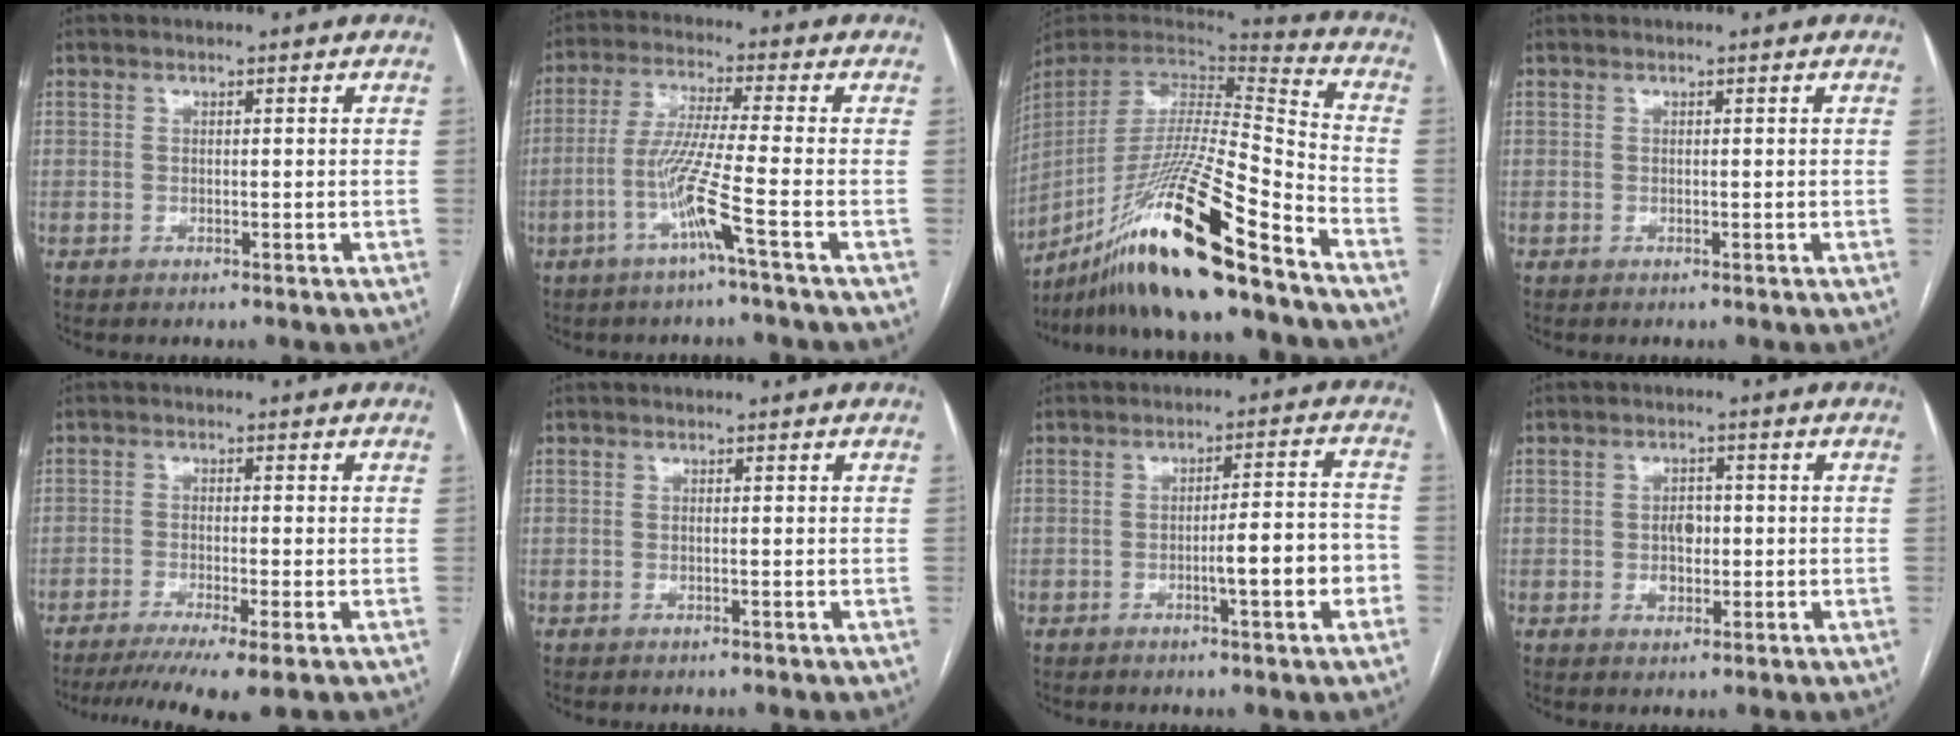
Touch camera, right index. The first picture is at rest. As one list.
[{"total": 8.2, "force": [-3.5, -1.7, 7.2], "torque": [-0.147, -0.008, -0.075]}, {"total": 25.5, "force": [-18.1, 0.2, 17.9], "torque": [-0.334, -0.036, -0.330]}, {"total": 0.0}, {"total": 9.0, "force": [-6.3, -0.1, 6.5], "torque": [-0.102, -0.016, -0.098]}, {"total": 0.0}, {"total": 7.5, "force": [-2.6, 0.6, 7.0], "torque": [-0.097, 0.018, -0.033]}, {"total": 3.3, "force": [-0.3, 2.4, 2.3], "torque": [-0.033, 0.006, -0.001]}]